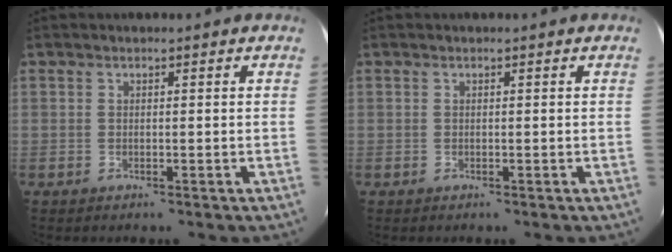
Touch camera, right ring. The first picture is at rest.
{"total": 0.0}